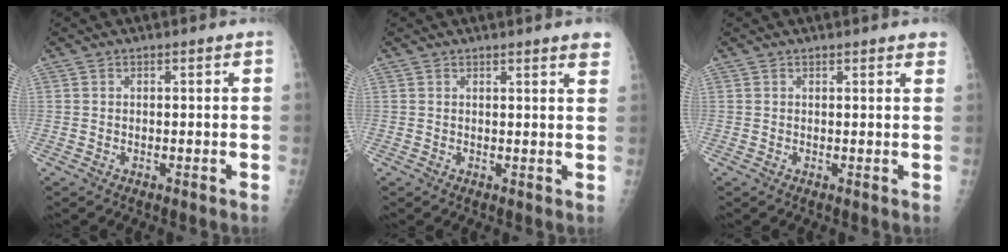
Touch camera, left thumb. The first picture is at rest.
{"total": 3.6, "force": [2.8, -0.1, 2.3], "torque": [-0.027, -0.011, 0.027]}
{"total": 2.3, "force": [1.9, 0.1, 1.3], "torque": [-0.011, -0.003, 0.017]}